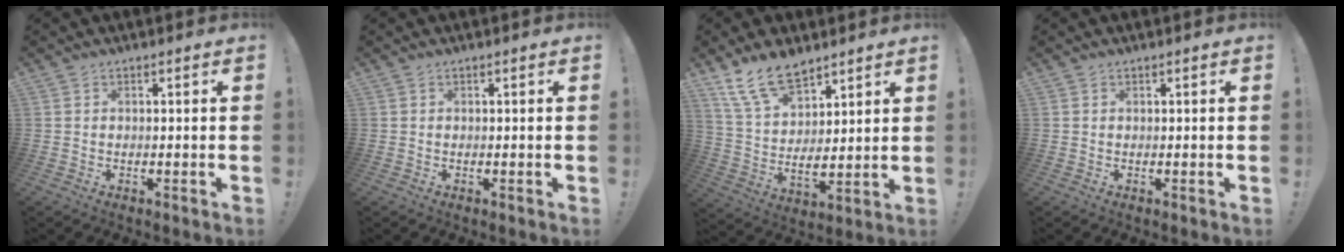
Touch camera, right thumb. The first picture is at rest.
{"total": 0.0}
{"total": 14.2, "force": [10.3, 6.7, 7.1], "torque": [-0.130, -0.065, 0.194]}
{"total": 0.0}